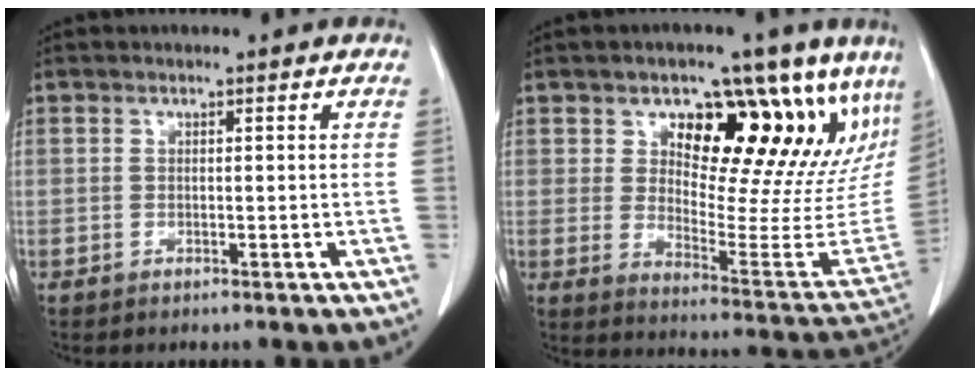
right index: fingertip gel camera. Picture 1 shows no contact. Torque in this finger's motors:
{"motor_torque": [0.90, 1.00, 0.26, 0.10]}